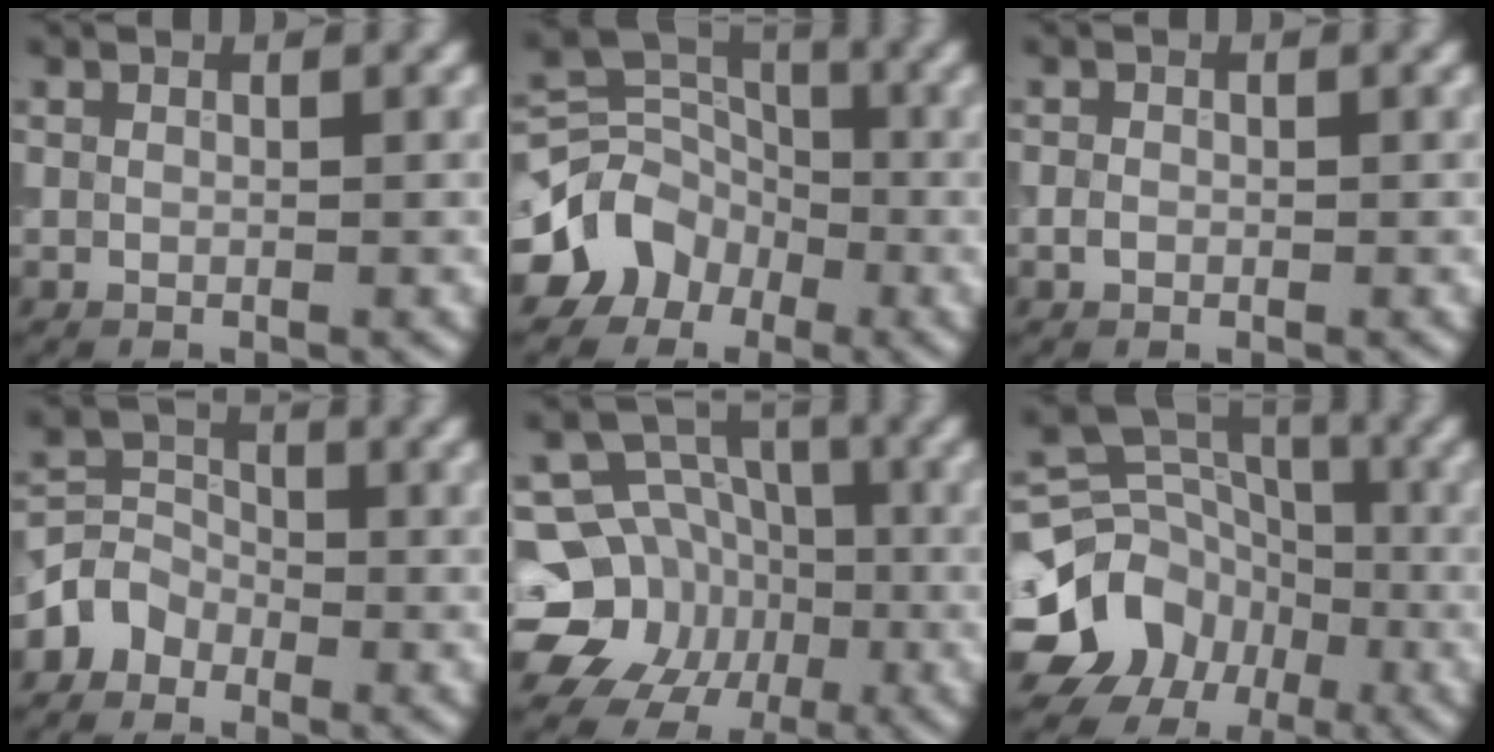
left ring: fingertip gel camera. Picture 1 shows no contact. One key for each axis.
{"total": 7.2, "fx": -3.3, "fy": 5.8, "fz": 2.7, "tx": -0.031, "ty": 0.010, "tz": -0.069}
{"total": 0.8, "fx": -0.3, "fy": 0.6, "fz": 0.4, "tx": -0.005, "ty": -0.001, "tz": -0.007}
{"total": 2.7, "fx": -1.7, "fy": 2.0, "fz": 0.5, "tx": -0.002, "ty": 0.011, "tz": -0.042}
{"total": 13.0, "fx": -4.9, "fy": 11.3, "fz": 4.2, "tx": -0.072, "ty": -0.023, "tz": -0.098}
{"total": 10.7, "fx": -4.5, "fy": 9.0, "fz": 3.8, "tx": -0.072, "ty": -0.001, "tz": -0.093}